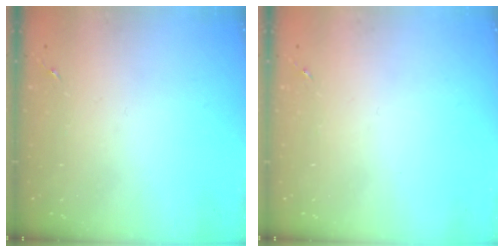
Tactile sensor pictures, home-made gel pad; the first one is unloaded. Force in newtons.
{"total": 0.0}